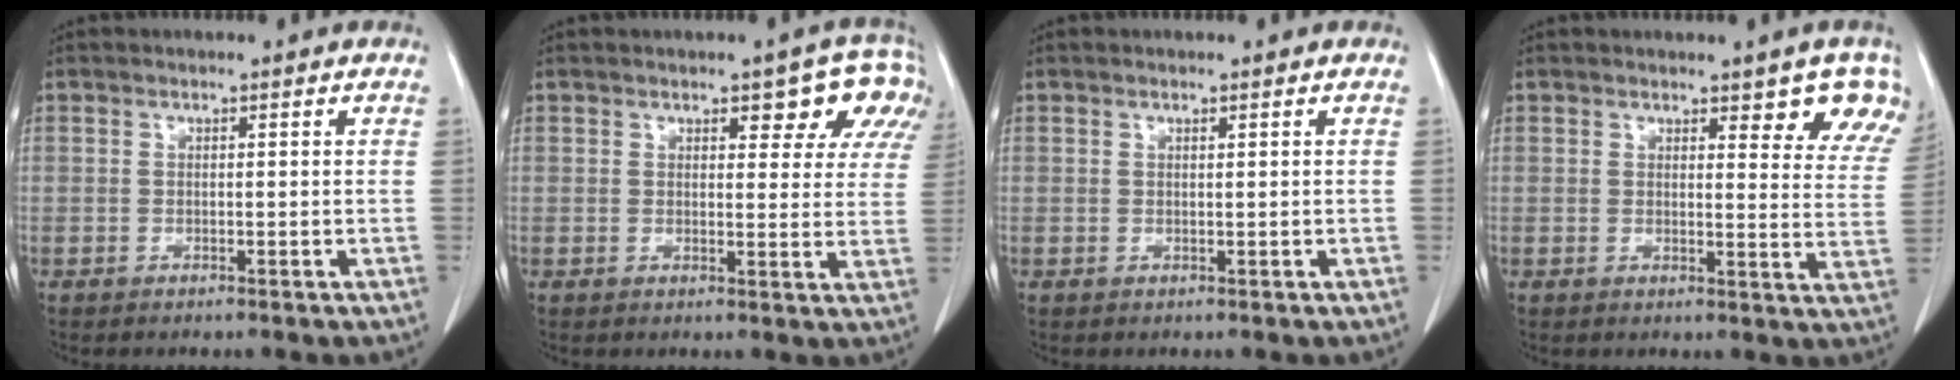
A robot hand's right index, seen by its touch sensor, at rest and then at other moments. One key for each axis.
{"total": 7.5, "fx": 4.7, "fy": 3.2, "fz": 4.9, "tx": -0.042, "ty": 0.002, "tz": 0.041}
{"total": 0.0}
{"total": 8.6, "fx": 6.6, "fy": 2.3, "fz": 5.0, "tx": -0.035, "ty": -0.023, "tz": 0.055}